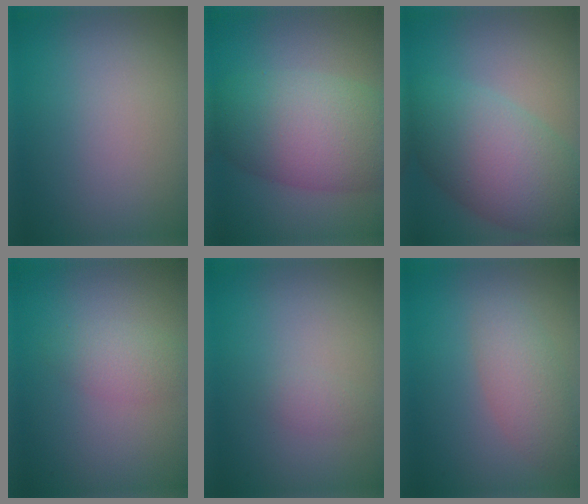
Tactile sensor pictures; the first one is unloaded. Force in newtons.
{"total": 8.7, "press": 8.7, "slide": 0.4}
{"total": 8.4, "press": 8.4, "slide": 0.3}
{"total": 2.0, "press": 2.0, "slide": 0.1}
{"total": 0.9, "press": 0.9, "slide": 0.0}
{"total": 2.8, "press": 2.8, "slide": 0.2}